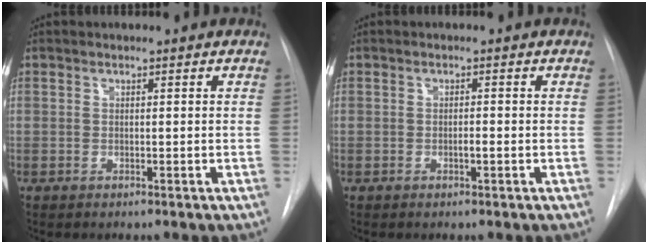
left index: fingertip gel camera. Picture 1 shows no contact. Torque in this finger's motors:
{"motor_torque": [0.06, 0.07, 0.01, 0.00]}